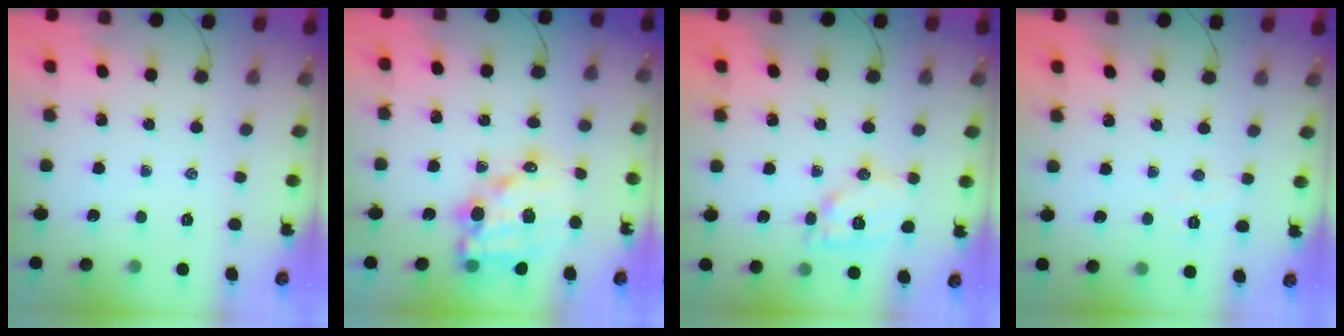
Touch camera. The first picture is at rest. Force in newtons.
{"total": 14.4, "press": 14.0, "slide": 3.3}
{"total": 12.3, "press": 12.3, "slide": 0.6}
{"total": 3.8, "press": 3.8, "slide": 0.7}